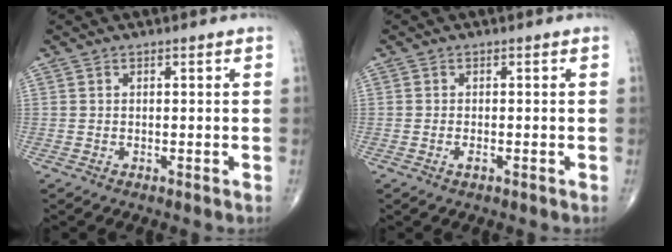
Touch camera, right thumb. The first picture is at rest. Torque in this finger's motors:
{"motor_torque": [-0.38, 0.28, -0.06, 0.03, 0.02]}